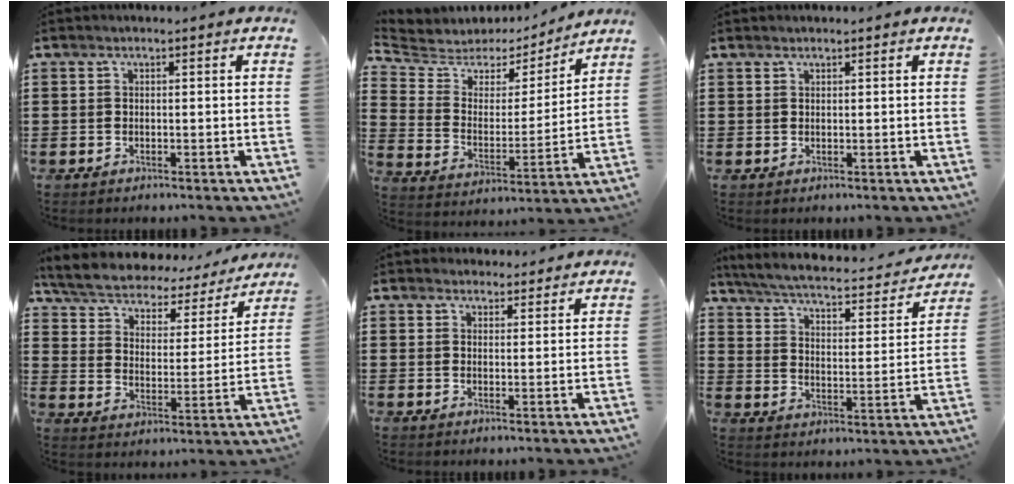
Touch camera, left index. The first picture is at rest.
{"total": 5.0, "force": [4.3, 2.4, 0.4], "torque": [-0.046, -0.031, 0.069]}
{"total": 0.7, "force": [0.6, 0.2, 0.0], "torque": [-0.003, 0.000, 0.013]}
{"total": 4.7, "force": [4.3, 1.2, 1.4], "torque": [-0.050, -0.033, 0.067]}
{"total": 2.7, "force": [2.6, 0.9, -0.1], "torque": [-0.005, -0.002, 0.050]}
{"total": 3.9, "force": [3.5, 0.2, 1.7], "torque": [-0.056, -0.031, 0.050]}